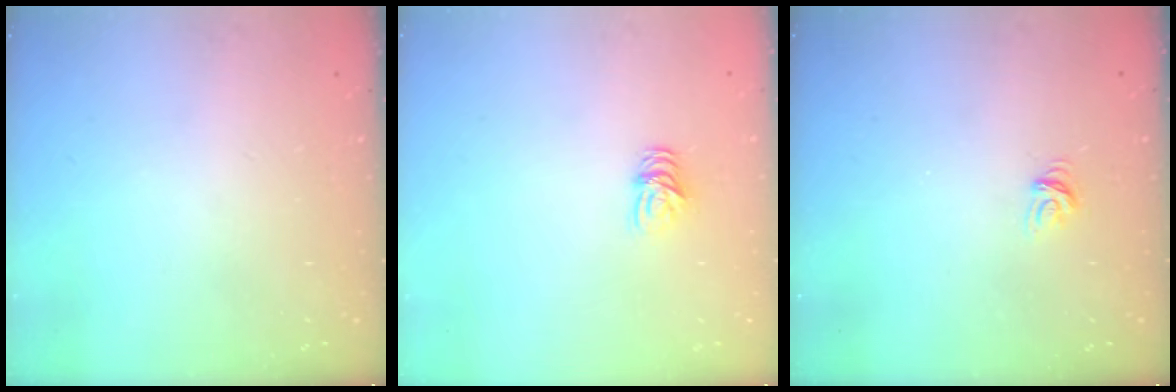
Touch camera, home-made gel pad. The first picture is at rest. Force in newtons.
{"total": 5.3, "press": 5.3, "slide": 0.6}
{"total": 4.7, "press": 4.7, "slide": 0.3}